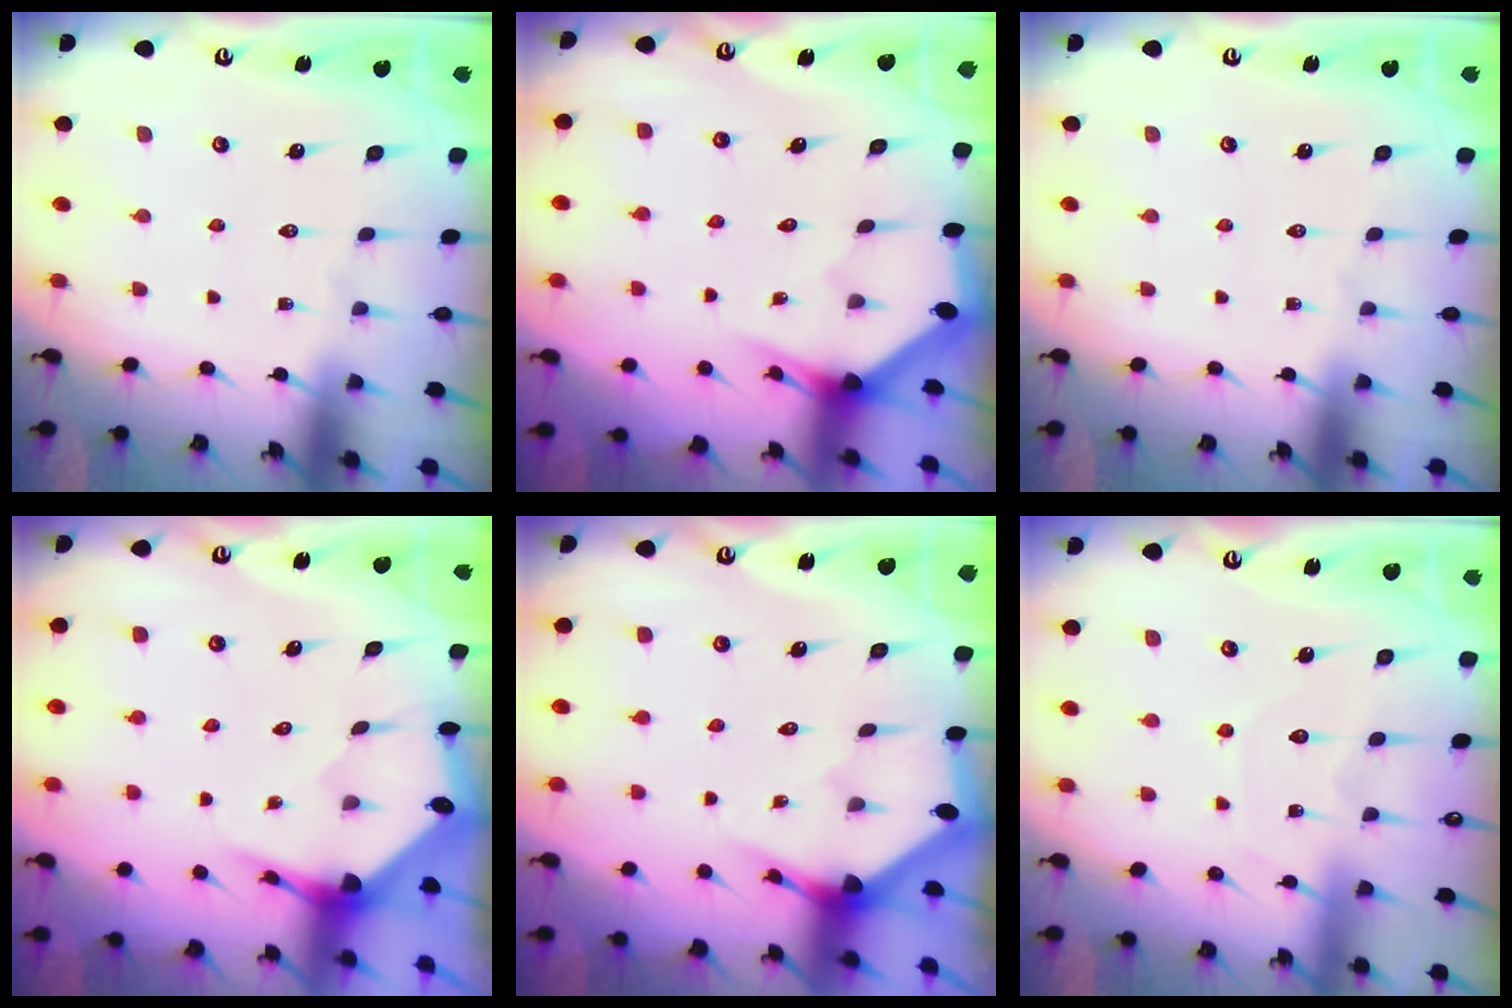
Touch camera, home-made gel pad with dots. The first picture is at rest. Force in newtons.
{"total": 3.1, "press": 3.1, "slide": 0.0}
{"total": 0.0}
{"total": 3.4, "press": 3.4, "slide": 0.6}
{"total": 2.8, "press": 2.8, "slide": 0.2}
{"total": 6.4, "press": 6.3, "slide": 0.6}